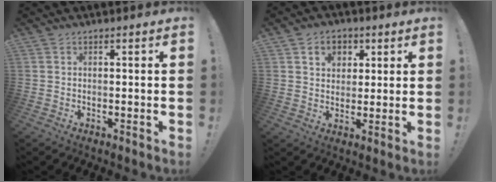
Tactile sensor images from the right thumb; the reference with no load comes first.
{"total": 6.8, "force": [2.8, 5.7, 2.5], "torque": [-0.035, -0.011, 0.053]}